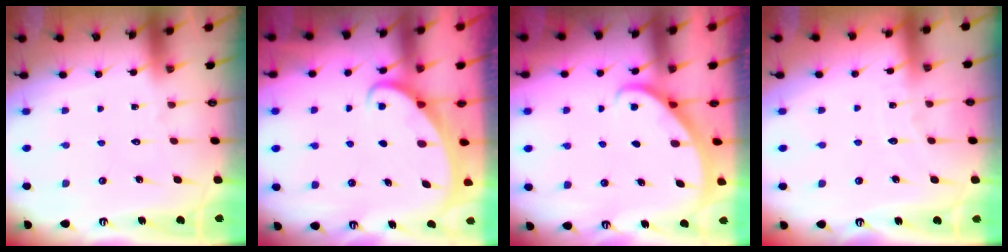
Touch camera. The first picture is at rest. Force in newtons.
{"total": 2.0, "press": 2.0, "slide": 0.2}
{"total": 2.3, "press": 2.3, "slide": 0.2}
{"total": 2.9, "press": 2.9, "slide": 0.3}